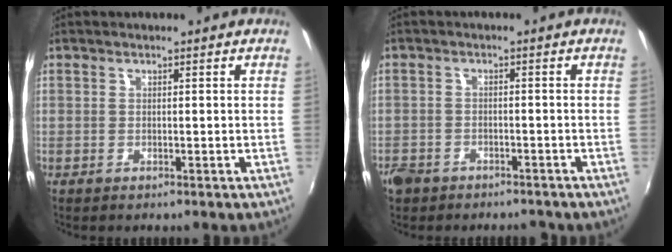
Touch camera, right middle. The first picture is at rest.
{"total": 6.4, "force": [-4.7, 3.9, 1.9], "torque": [-0.065, -0.002, -0.076]}